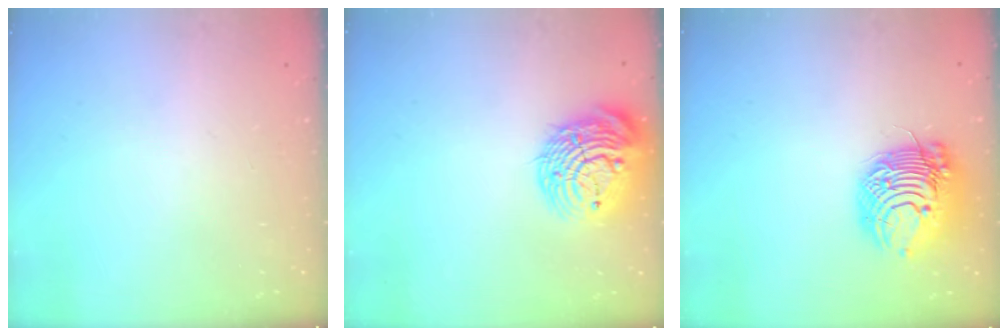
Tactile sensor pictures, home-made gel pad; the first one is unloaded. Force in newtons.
{"total": 17.4, "press": 17.3, "slide": 1.8}
{"total": 14.8, "press": 14.8, "slide": 0.2}